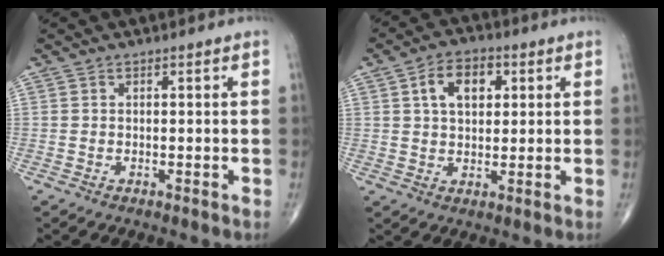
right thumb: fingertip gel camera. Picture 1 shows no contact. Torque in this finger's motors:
{"motor_torque": [0.08, 0.08, 0.38, 0.33, 0.13]}